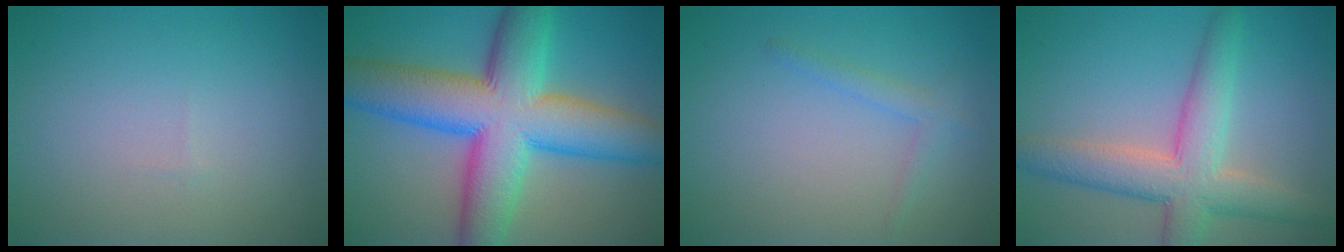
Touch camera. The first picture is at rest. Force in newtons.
{"total": 13.5, "press": 13.5, "slide": 0.4}
{"total": 1.4, "press": 1.4, "slide": 0.1}
{"total": 6.5, "press": 6.4, "slide": 0.4}